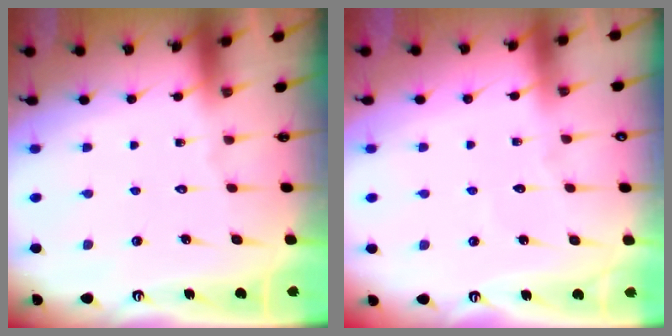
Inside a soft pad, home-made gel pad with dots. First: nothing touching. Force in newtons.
{"total": 2.3, "press": 2.2, "slide": 0.3}